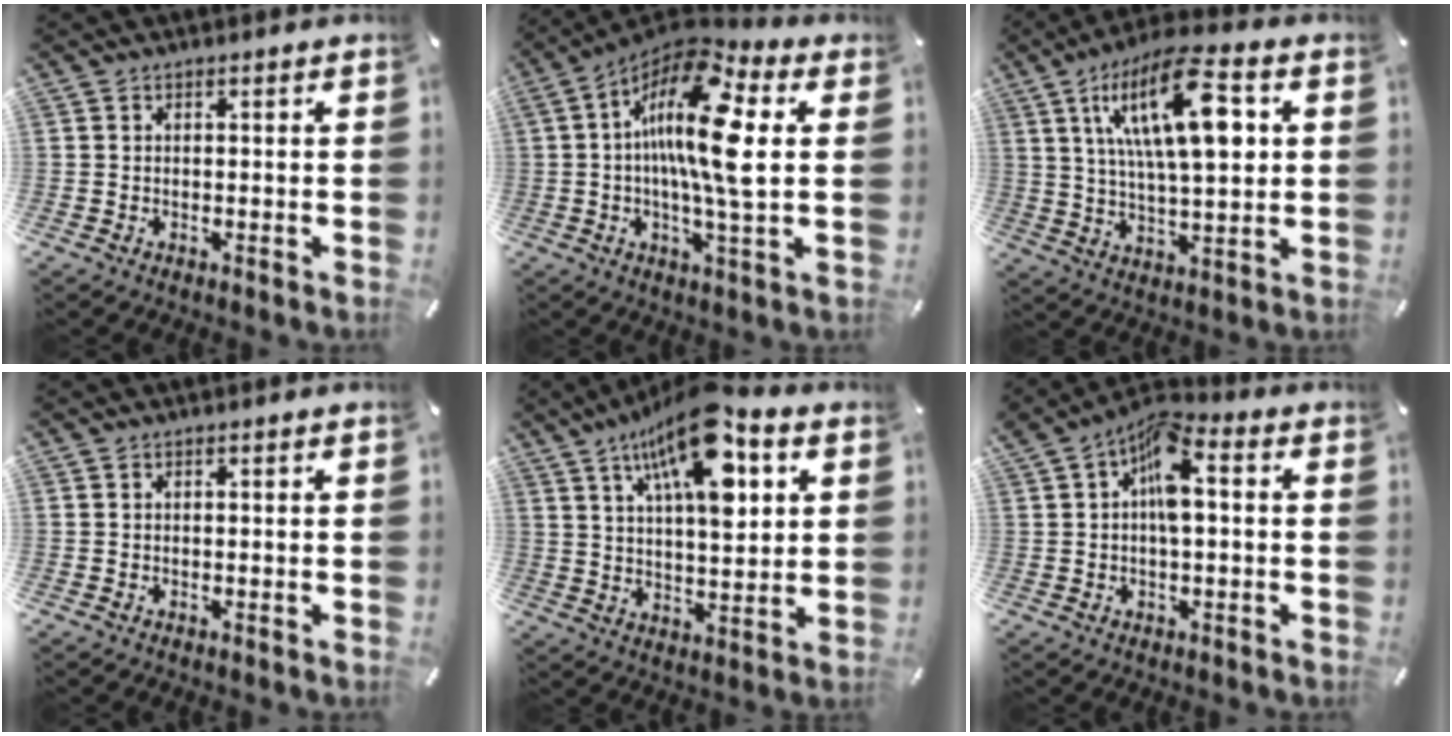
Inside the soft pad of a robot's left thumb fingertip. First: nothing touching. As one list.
[{"total": 18.6, "force": [2.7, 5.5, 17.6], "torque": [-0.324, -0.012, 0.032]}, {"total": 19.8, "force": [6.9, 7.3, 17.1], "torque": [-0.305, -0.008, 0.101]}, {"total": 0.0}, {"total": 17.4, "force": [8.8, 7.3, 13.1], "torque": [-0.207, -0.027, 0.141]}, {"total": 8.1, "force": [1.4, 4.0, 6.9], "torque": [-0.107, 0.005, 0.022]}]